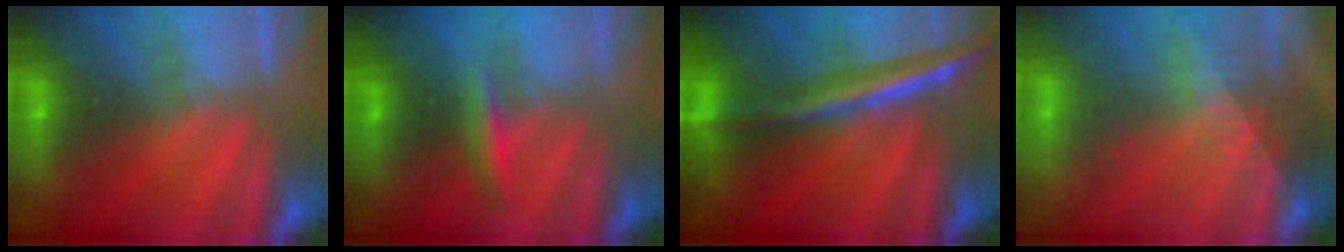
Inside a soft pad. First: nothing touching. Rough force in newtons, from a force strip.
{"total": 2.8}
{"total": 2.9}
{"total": 2.4}